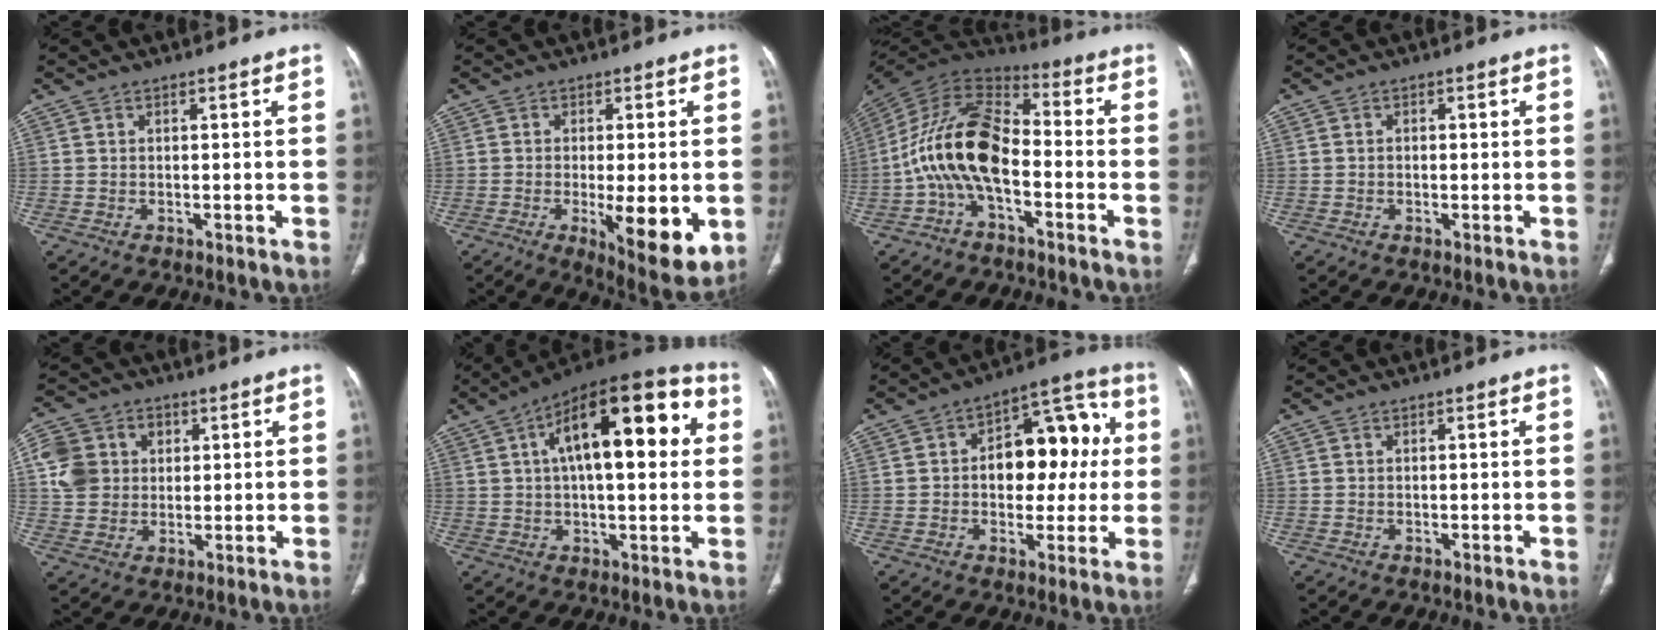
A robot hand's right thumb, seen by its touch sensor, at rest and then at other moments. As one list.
[{"total": 11.8, "force": [-2.7, 3.6, 10.9], "torque": [-0.150, -0.025, -0.032]}, {"total": 16.3, "force": [-3.7, 8.6, 13.4], "torque": [-0.257, 0.063, -0.078]}, {"total": 0.6, "force": [0.0, 0.4, 0.4], "torque": [-0.006, 0.001, -0.002]}, {"total": 10.5, "force": [2.3, 9.1, 4.7], "torque": [-0.070, 0.006, 0.041]}, {"total": 22.6, "force": [5.5, 9.4, 19.8], "torque": [-0.281, 0.028, 0.073]}, {"total": 16.0, "force": [1.5, 9.8, 12.5], "torque": [-0.118, 0.039, 0.021]}, {"total": 0.0}]